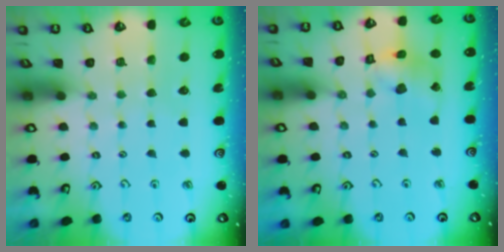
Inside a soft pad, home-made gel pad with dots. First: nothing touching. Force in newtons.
{"total": 8.6, "press": 8.5, "slide": 1.1}